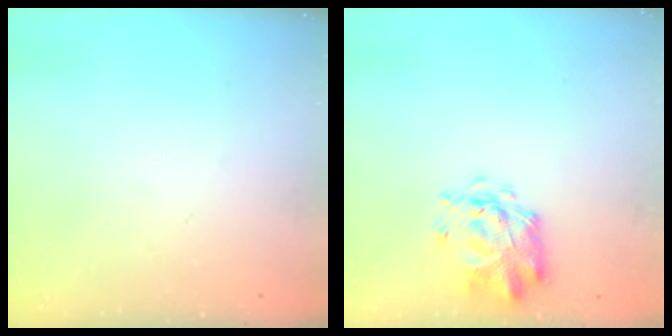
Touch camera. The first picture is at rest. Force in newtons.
{"total": 2.8, "press": 2.7, "slide": 0.6}